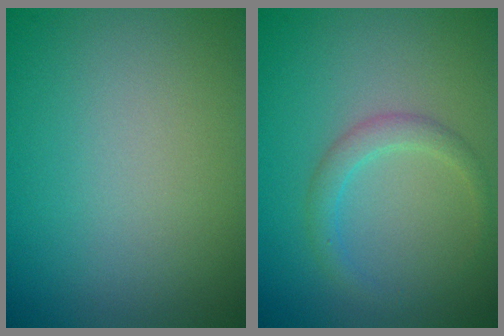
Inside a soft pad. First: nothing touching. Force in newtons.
{"total": 1.9, "press": 1.9, "slide": 0.2}